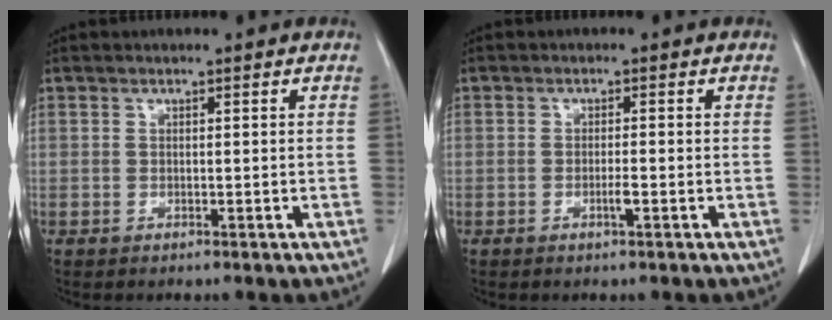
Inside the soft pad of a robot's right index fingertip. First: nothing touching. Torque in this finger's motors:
{"motor_torque": [0.05, -0.04, -0.01, 0.01]}